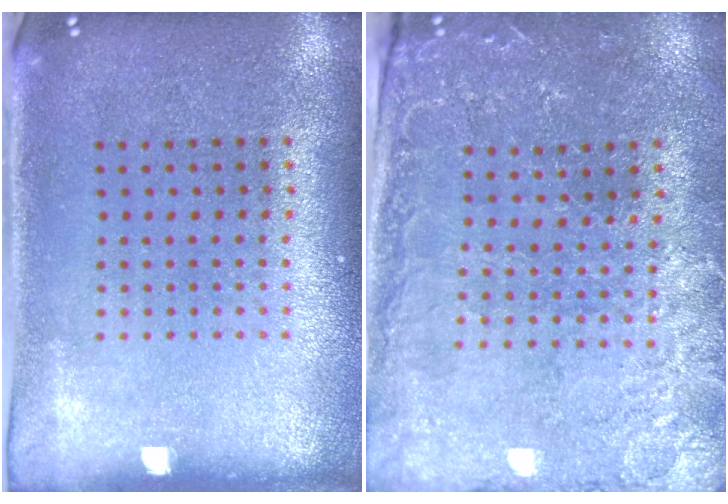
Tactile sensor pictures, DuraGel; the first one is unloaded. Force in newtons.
{"total": 0.7, "press": 0.6, "slide": 0.4}